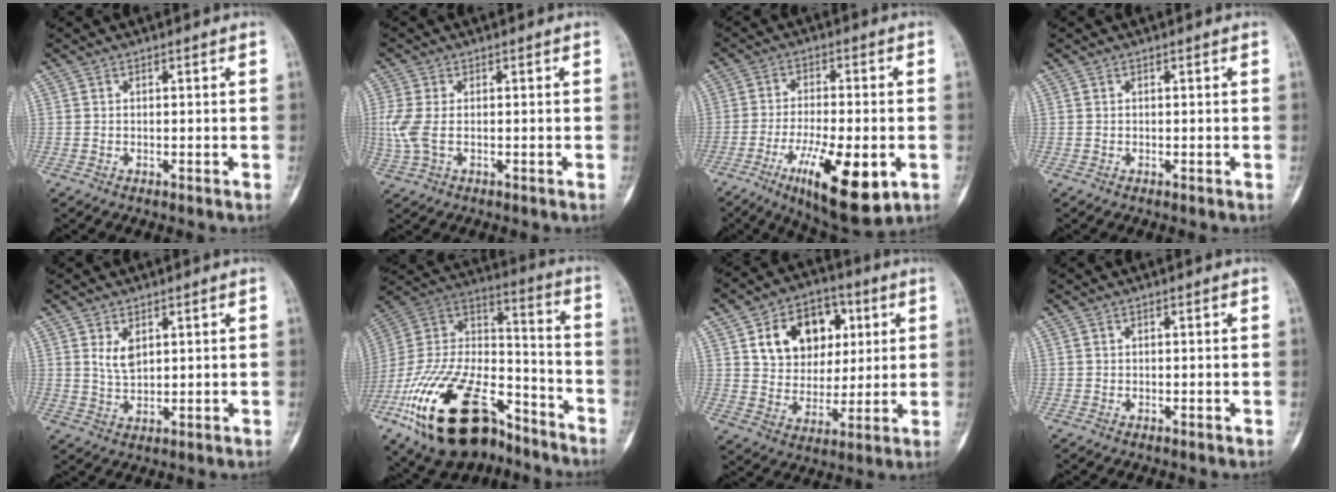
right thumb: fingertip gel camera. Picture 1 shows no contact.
{"total": 5.5, "force": [-0.2, 3.2, 4.5], "torque": [-0.133, 0.000, -0.003]}
{"total": 15.8, "force": [-5.8, 5.2, 13.8], "torque": [-0.224, -0.004, -0.085]}
{"total": 0.0}
{"total": 3.9, "force": [1.6, 2.2, 2.8], "torque": [-0.045, -0.014, 0.037]}
{"total": 31.6, "force": [-18.3, 15.8, 20.4], "torque": [-0.425, 0.053, -0.315]}
{"total": 15.4, "force": [5.2, 11.4, 8.9], "torque": [-0.094, -0.006, 0.087]}
{"total": 0.0}